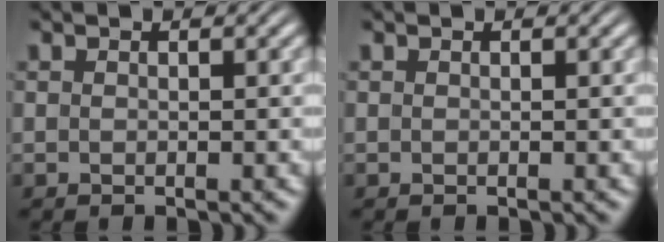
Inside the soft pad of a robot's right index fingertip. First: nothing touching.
{"total": 0.0}